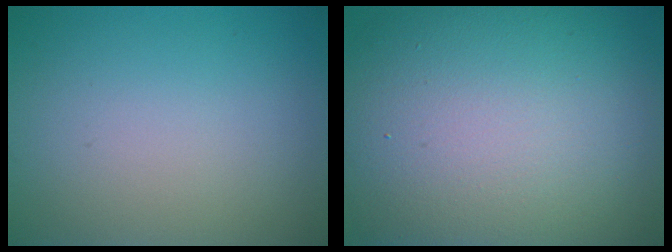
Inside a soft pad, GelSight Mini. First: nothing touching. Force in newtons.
{"total": 17.2, "press": 17.2, "slide": 0.7}